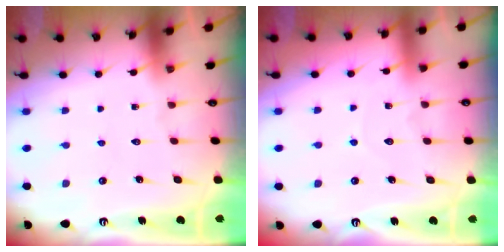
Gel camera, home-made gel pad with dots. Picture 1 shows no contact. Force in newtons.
{"total": 3.3, "press": 3.3, "slide": 0.3}